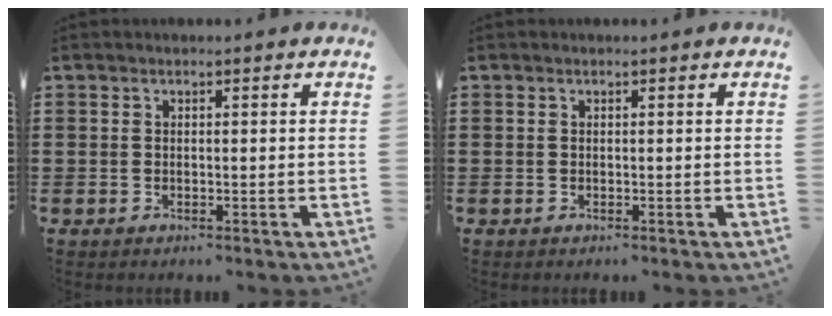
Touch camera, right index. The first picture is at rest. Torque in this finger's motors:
{"motor_torque": [-0.12, 0.08, 0.01, 0.00]}